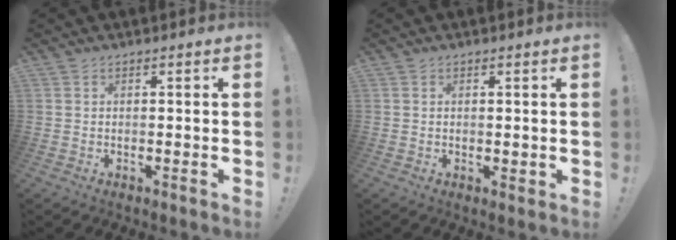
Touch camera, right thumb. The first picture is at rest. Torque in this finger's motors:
{"motor_torque": [-0.13, -0.14, -0.01, -0.03, 0.00]}